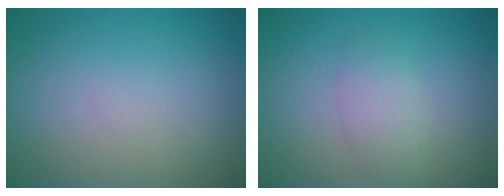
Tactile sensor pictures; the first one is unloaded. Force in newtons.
{"total": 2.1, "press": 2.1, "slide": 0.1}